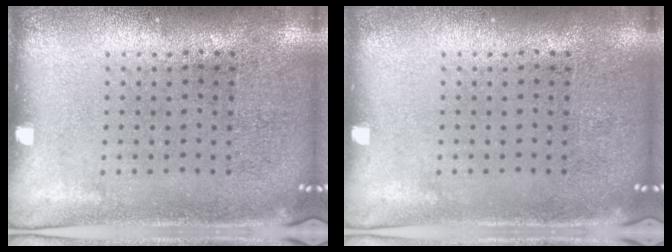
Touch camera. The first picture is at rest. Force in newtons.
{"total": 0.0}